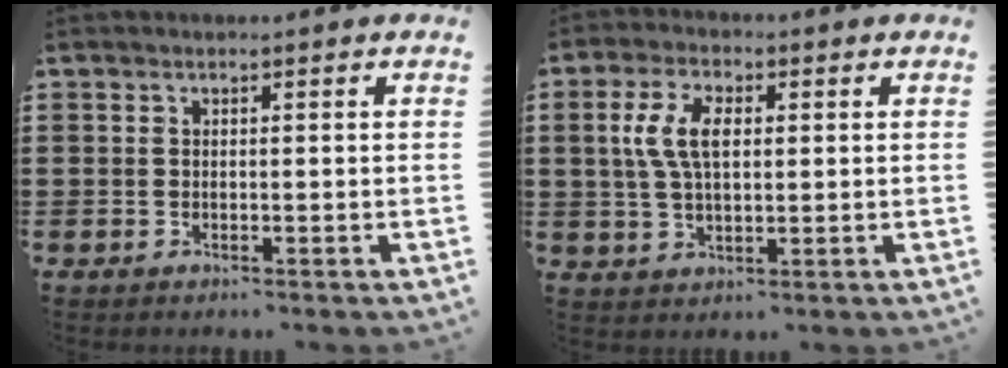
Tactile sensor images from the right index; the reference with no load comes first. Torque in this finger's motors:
{"motor_torque": [0.34, -0.17, 0.25, 0.20]}